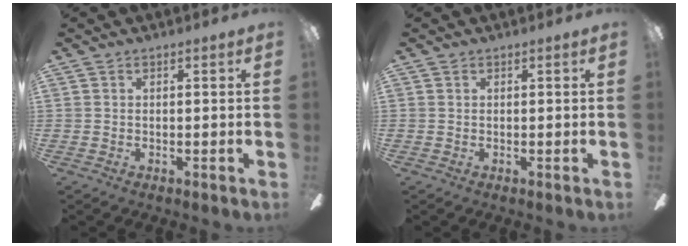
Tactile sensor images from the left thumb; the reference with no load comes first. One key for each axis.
{"total": 0.0}